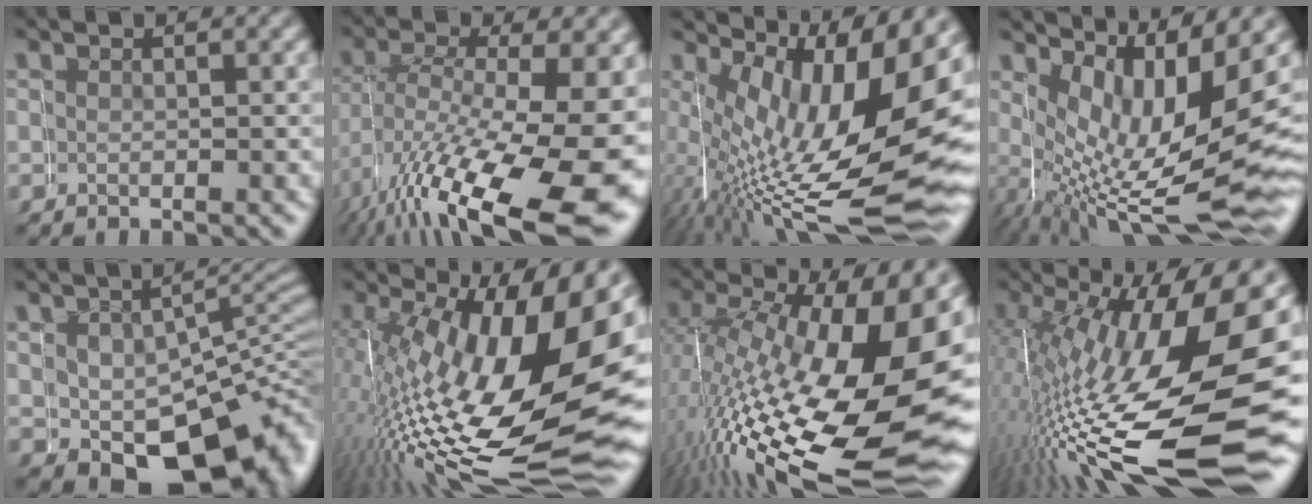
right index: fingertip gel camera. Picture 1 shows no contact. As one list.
[{"total": 12.8, "force": [-4.8, 5.5, 10.5], "torque": [-0.203, -0.067, -0.027]}, {"total": 13.9, "force": [0.5, 4.8, 13.0], "torque": [-0.210, -0.031, 0.035]}, {"total": 9.4, "force": [0.0, 3.5, 8.8], "torque": [-0.164, -0.051, 0.028]}, {"total": 11.4, "force": [-3.4, 6.8, 8.5], "torque": [-0.107, -0.052, -0.018]}, {"total": 15.8, "force": [-1.8, 5.8, 14.6], "torque": [-0.235, -0.042, 0.008]}, {"total": 17.4, "force": [-2.0, 7.0, 15.8], "torque": [-0.268, -0.053, 0.009]}, {"total": 17.2, "force": [-3.3, 6.1, 15.7], "torque": [-0.251, -0.037, -0.016]}]